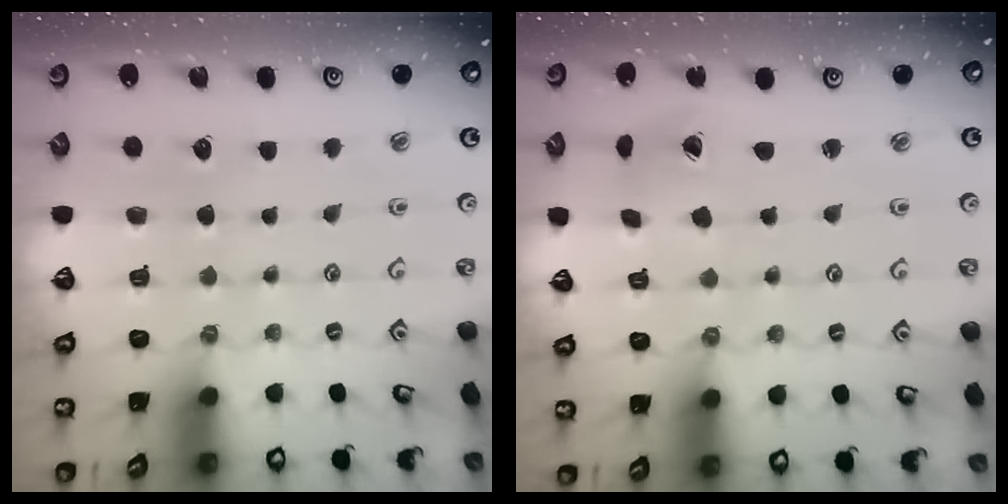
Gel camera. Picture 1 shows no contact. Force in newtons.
{"total": 2.2, "press": 2.2, "slide": 0.4}